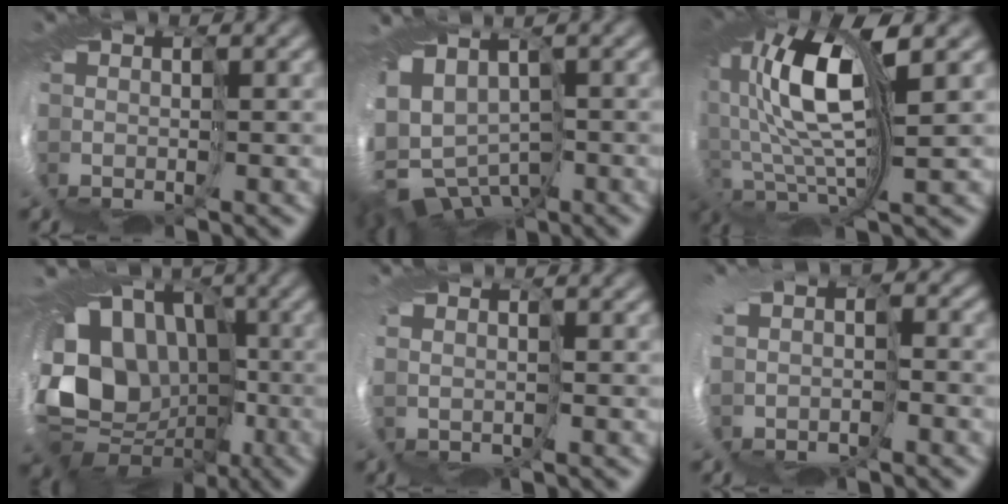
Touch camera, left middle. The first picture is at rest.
{"total": 7.3, "force": [-5.0, 4.5, 2.9], "torque": [-0.066, -0.020, -0.075]}
{"total": 11.1, "force": [2.4, 4.3, 10.0], "torque": [-0.213, -0.001, 0.036]}
{"total": 11.2, "force": [-0.2, 9.9, 5.2], "torque": [-0.102, -0.012, -0.005]}
{"total": 1.0, "force": [0.5, 0.8, 0.0], "torque": [-0.004, 0.003, 0.016]}
{"total": 3.8, "force": [-0.8, 2.8, 2.4], "torque": [-0.048, -0.014, -0.010]}